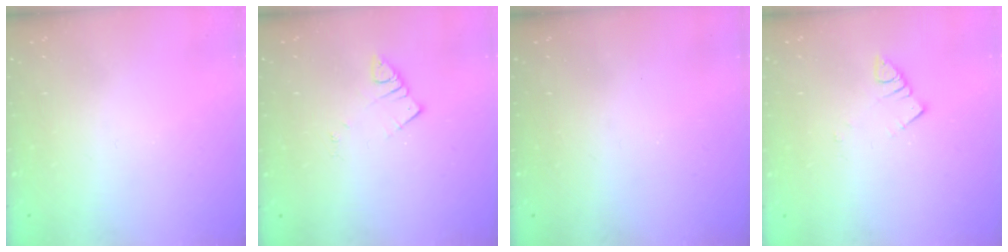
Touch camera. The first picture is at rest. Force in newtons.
{"total": 2.6, "press": 2.6, "slide": 0.1}
{"total": 2.5, "press": 2.4, "slide": 0.4}
{"total": 3.1, "press": 3.1, "slide": 0.5}